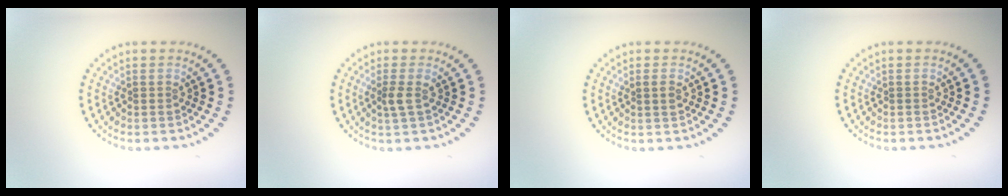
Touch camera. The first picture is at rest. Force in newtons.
{"total": 1.3, "press": 1.0, "slide": 0.8}
{"total": 0.9, "press": 0.9, "slide": 0.3}
{"total": 0.0}